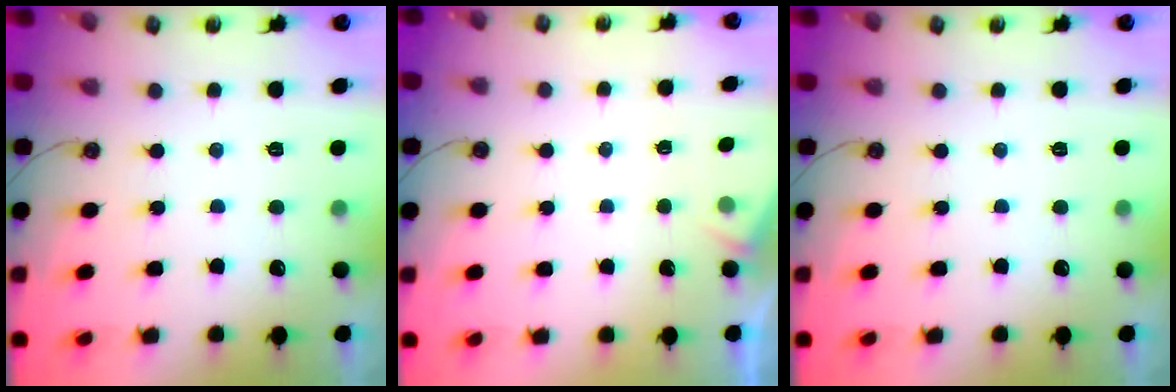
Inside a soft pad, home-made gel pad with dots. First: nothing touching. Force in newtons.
{"total": 2.9, "press": 2.8, "slide": 0.5}
{"total": 0.0}